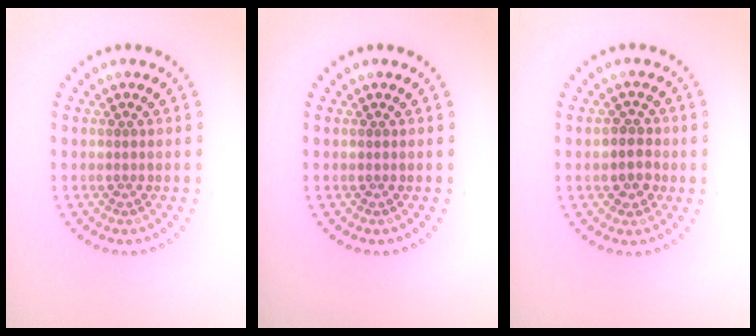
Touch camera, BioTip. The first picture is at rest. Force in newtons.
{"total": 0.0}
{"total": 2.4, "press": 2.2, "slide": 0.8}